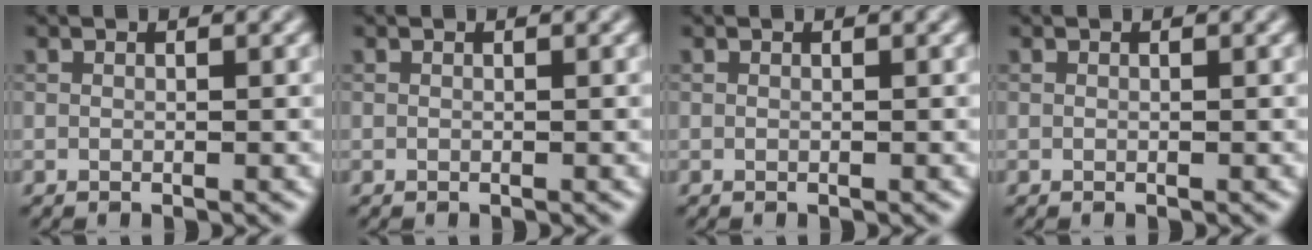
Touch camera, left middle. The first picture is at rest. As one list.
[{"total": 0.0}, {"total": 0.0}, {"total": 0.0}]